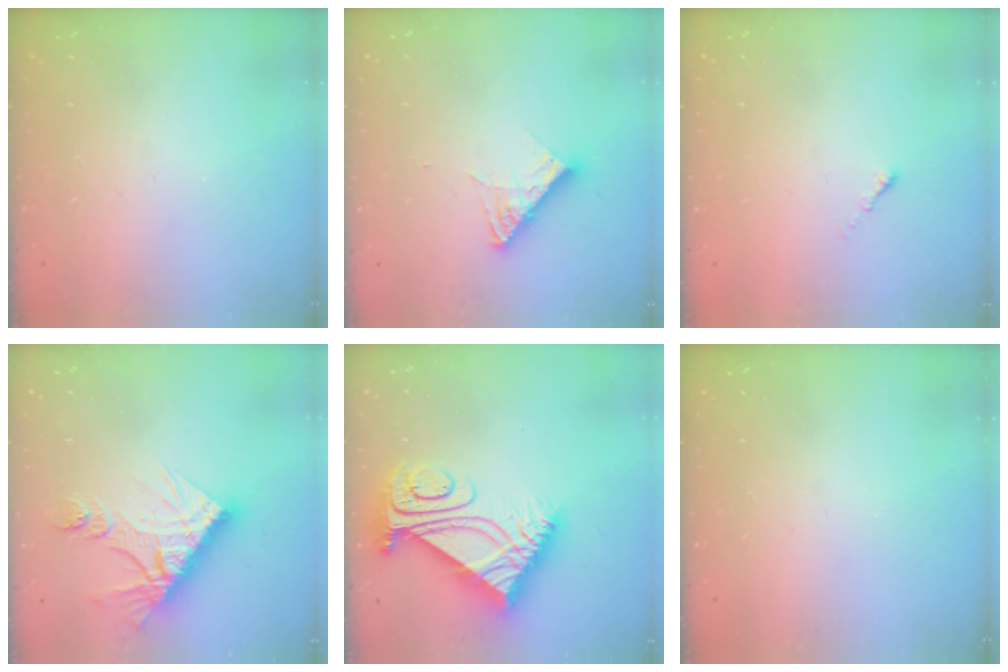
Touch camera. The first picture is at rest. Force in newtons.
{"total": 10.7, "press": 10.7, "slide": 0.9}
{"total": 0.0}
{"total": 14.0, "press": 13.9, "slide": 1.2}
{"total": 12.1, "press": 12.0, "slide": 1.1}
{"total": 0.0}